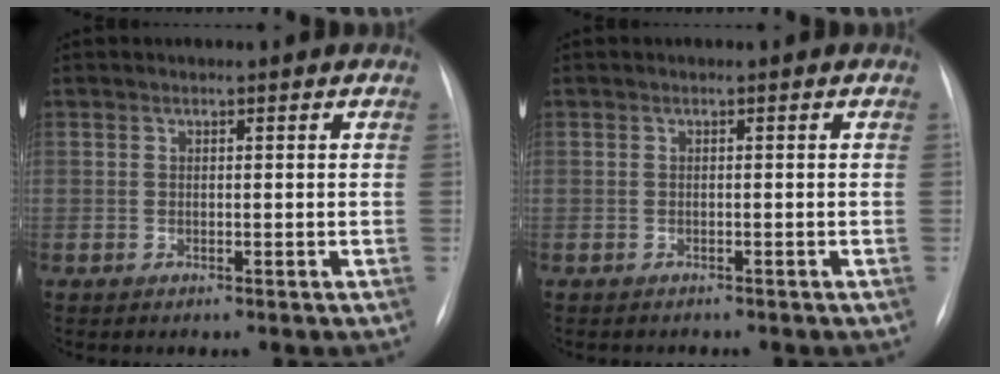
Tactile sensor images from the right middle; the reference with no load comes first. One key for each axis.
{"total": 1.4, "fx": -1.3, "fy": 0.5, "fz": 0.3, "tx": -0.008, "ty": -0.002, "tz": -0.015}